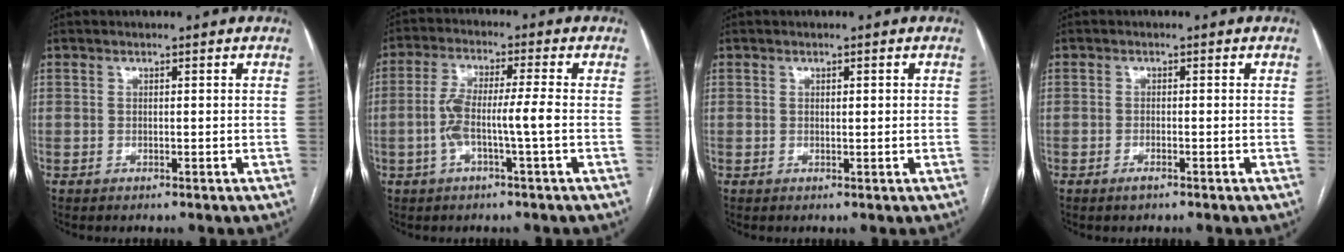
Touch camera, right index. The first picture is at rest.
{"total": 6.9, "force": [-1.5, 0.0, 6.7], "torque": [-0.137, 0.015, -0.029]}
{"total": 1.1, "force": [0.2, 0.3, 1.0], "torque": [-0.018, 0.001, 0.004]}
{"total": 1.1, "force": [-0.8, 0.2, 0.7], "torque": [-0.017, -0.001, -0.013]}